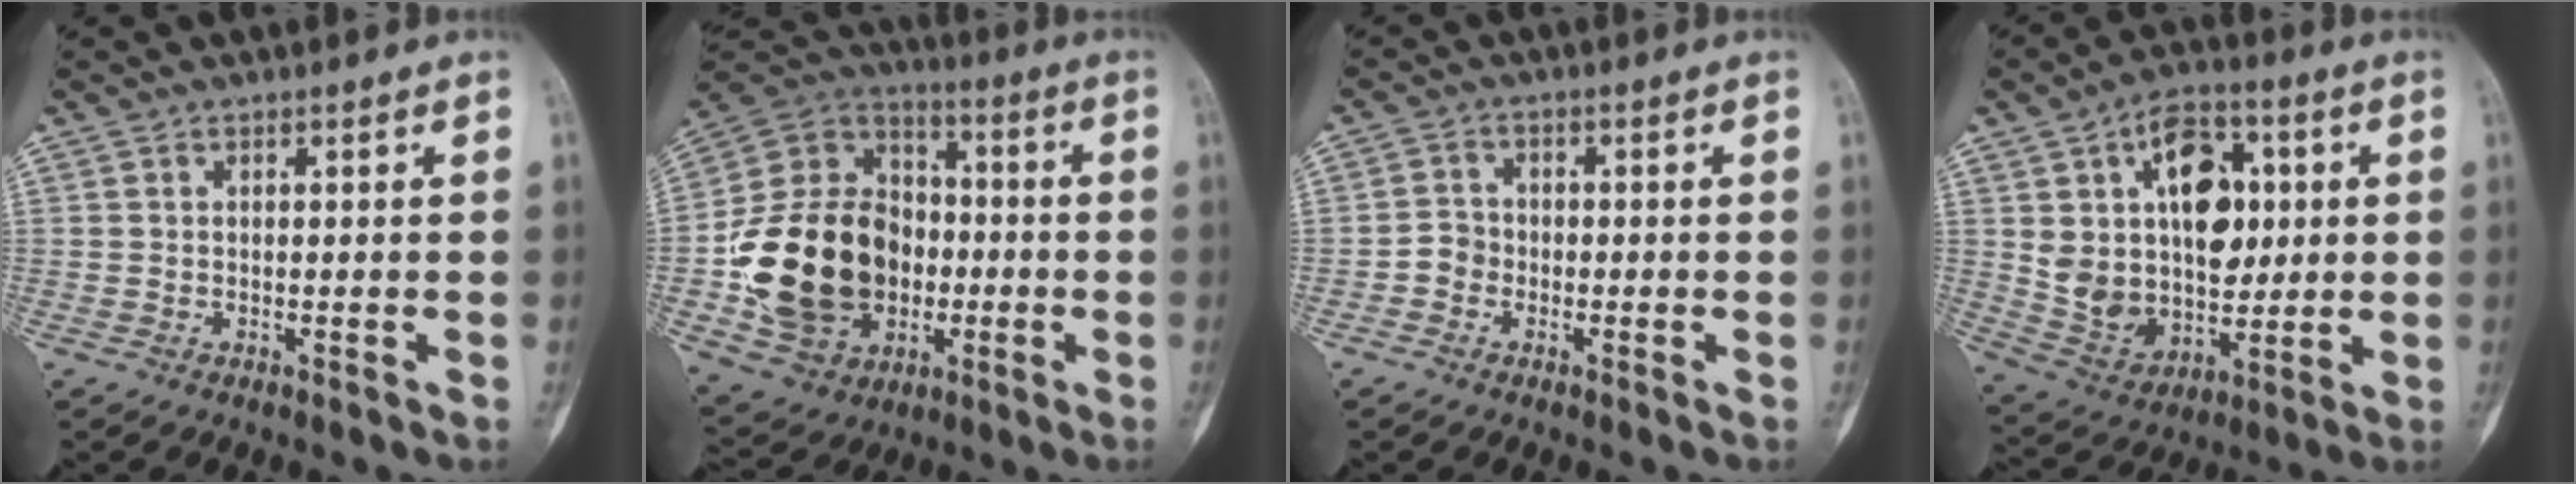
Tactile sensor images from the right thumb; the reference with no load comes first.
{"total": 24.1, "force": [-3.9, 18.7, 14.7], "torque": [-0.245, 0.035, -0.051]}
{"total": 3.0, "force": [-1.2, 2.6, 0.9], "torque": [-0.002, 0.013, -0.030]}
{"total": 19.3, "force": [4.2, 12.5, 14.1], "torque": [-0.183, -0.002, 0.083]}